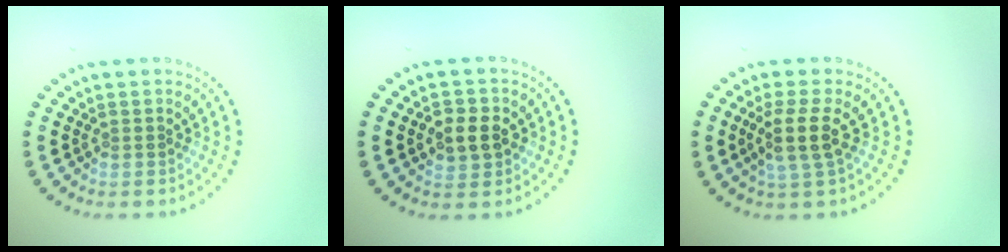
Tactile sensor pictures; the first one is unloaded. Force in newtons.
{"total": 2.9, "press": 2.9, "slide": 0.4}
{"total": 2.9, "press": 2.3, "slide": 1.7}